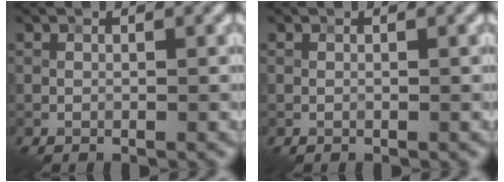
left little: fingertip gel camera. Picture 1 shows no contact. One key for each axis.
{"total": 0.0}